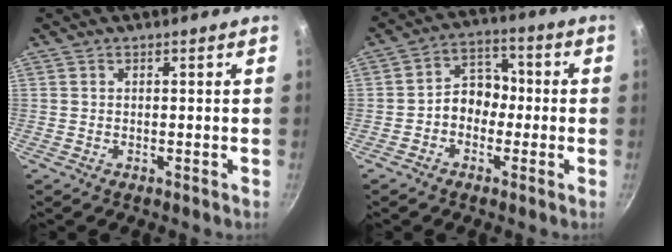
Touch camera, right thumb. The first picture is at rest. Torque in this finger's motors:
{"motor_torque": [0.88, 0.66, 0.86, -0.41, 0.01]}